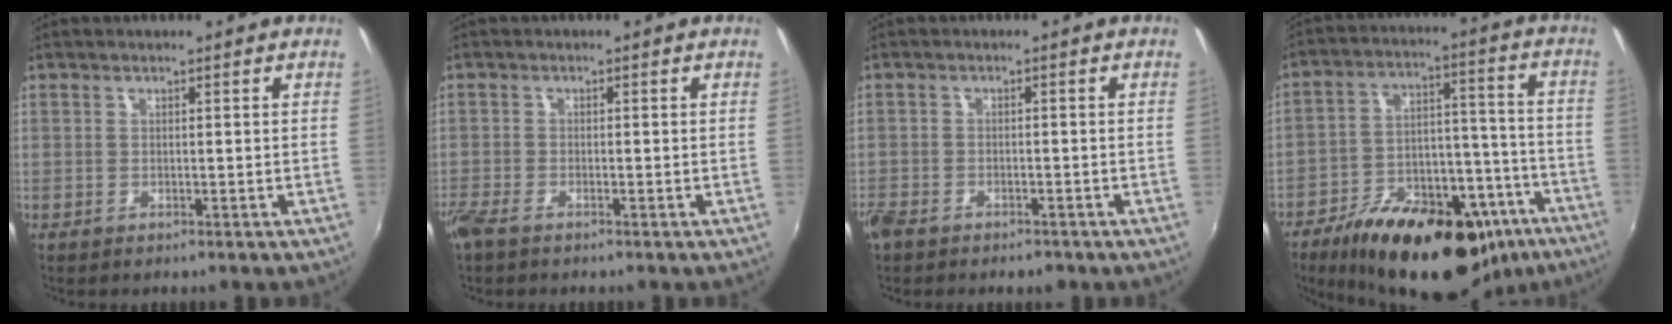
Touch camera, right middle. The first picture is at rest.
{"total": 3.1, "force": [-2.5, 0.8, 1.8], "torque": [-0.046, -0.011, -0.053]}
{"total": 6.4, "force": [-4.7, 3.2, 2.9], "torque": [-0.085, -0.018, -0.084]}
{"total": 28.2, "force": [-18.9, 12.9, 16.5], "torque": [-0.273, 0.010, -0.255]}